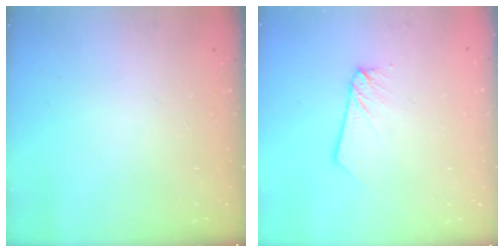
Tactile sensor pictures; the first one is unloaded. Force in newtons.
{"total": 2.7, "press": 2.7, "slide": 0.2}